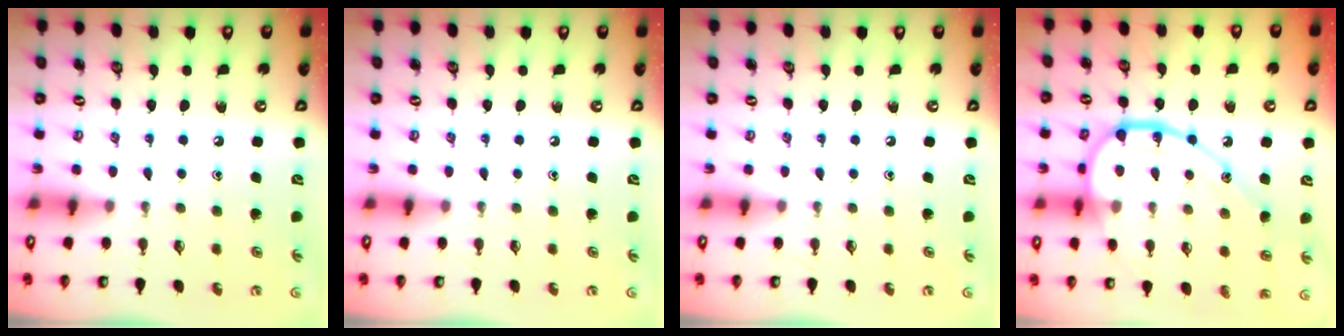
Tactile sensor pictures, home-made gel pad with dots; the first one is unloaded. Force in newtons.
{"total": 0.0}
{"total": 0.0}
{"total": 17.7, "press": 17.7, "slide": 1.3}